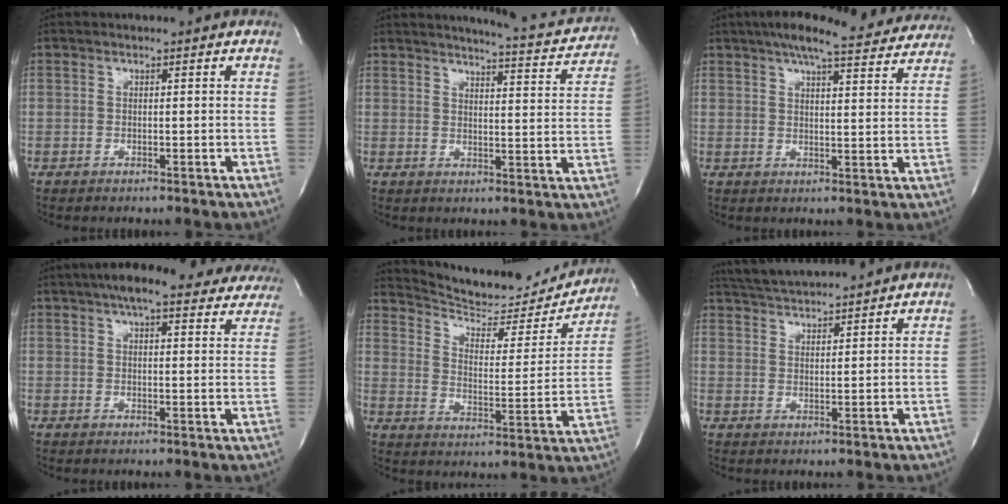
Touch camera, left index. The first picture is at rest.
{"total": 12.2, "force": [11.7, 1.1, 3.1], "torque": [-0.040, -0.035, 0.128]}
{"total": 18.8, "force": [16.9, 3.0, 7.7], "torque": [-0.115, 0.012, 0.208]}
{"total": 18.9, "force": [16.2, 5.0, 8.3], "torque": [-0.116, 0.035, 0.197]}
{"total": 19.3, "force": [18.5, 3.6, 4.0], "torque": [-0.054, -0.038, 0.256]}
{"total": 8.2, "force": [7.9, -0.5, 2.3], "torque": [-0.052, 0.023, 0.134]}